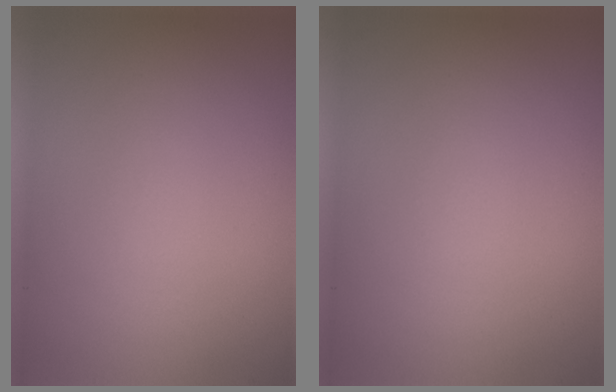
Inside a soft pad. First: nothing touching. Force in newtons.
{"total": 0.0}